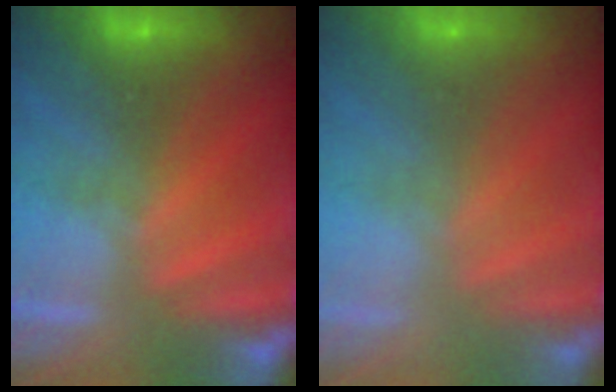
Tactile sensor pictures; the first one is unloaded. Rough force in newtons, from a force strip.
{"total": 9.1}